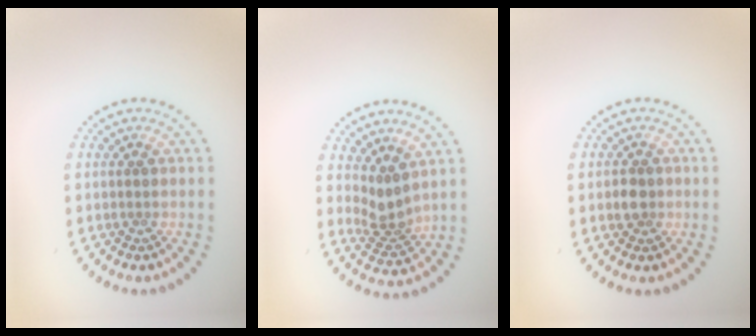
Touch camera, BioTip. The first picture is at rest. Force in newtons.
{"total": 2.7, "press": 2.1, "slide": 1.7}
{"total": 1.7, "press": 1.7, "slide": 0.5}